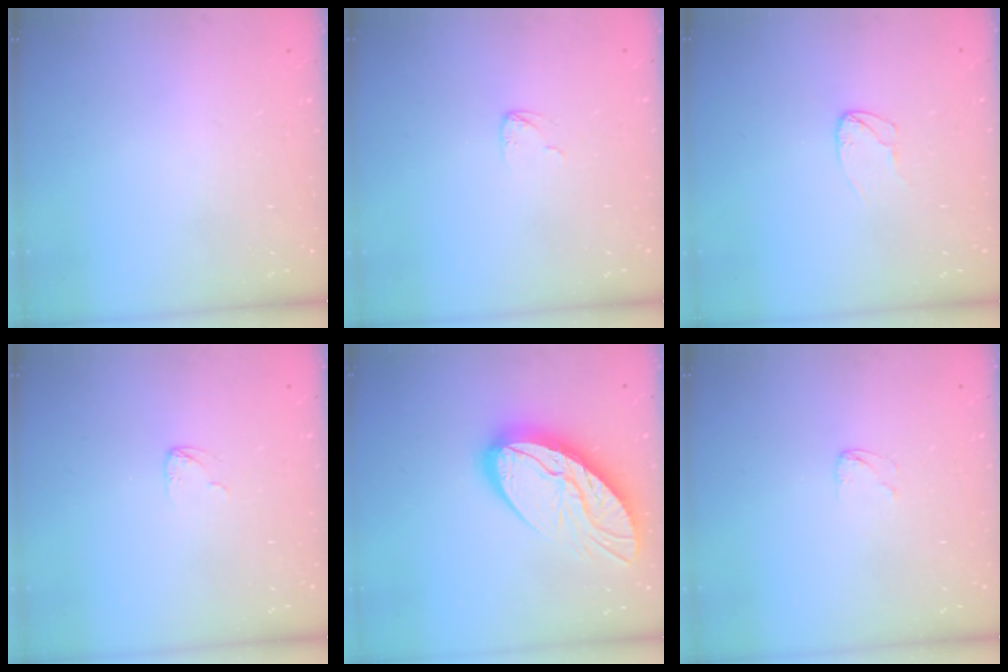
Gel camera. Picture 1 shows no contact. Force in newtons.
{"total": 3.0, "press": 2.9, "slide": 0.3}
{"total": 4.8, "press": 4.8, "slide": 0.3}
{"total": 3.0, "press": 2.9, "slide": 0.3}
{"total": 15.5, "press": 15.4, "slide": 1.6}
{"total": 2.9, "press": 2.9, "slide": 0.2}